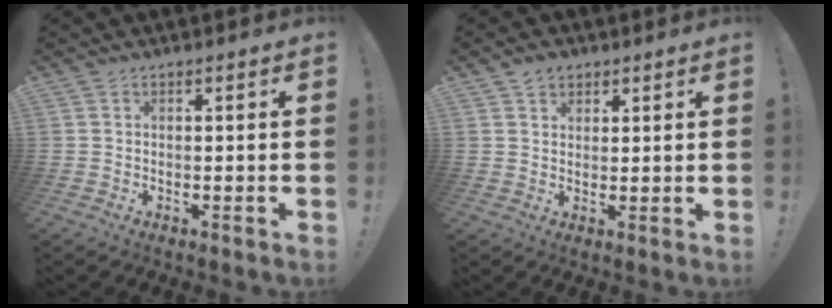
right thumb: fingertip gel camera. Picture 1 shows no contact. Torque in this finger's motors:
{"motor_torque": [-0.15, 0.03, -0.31, -0.01, 0.00]}